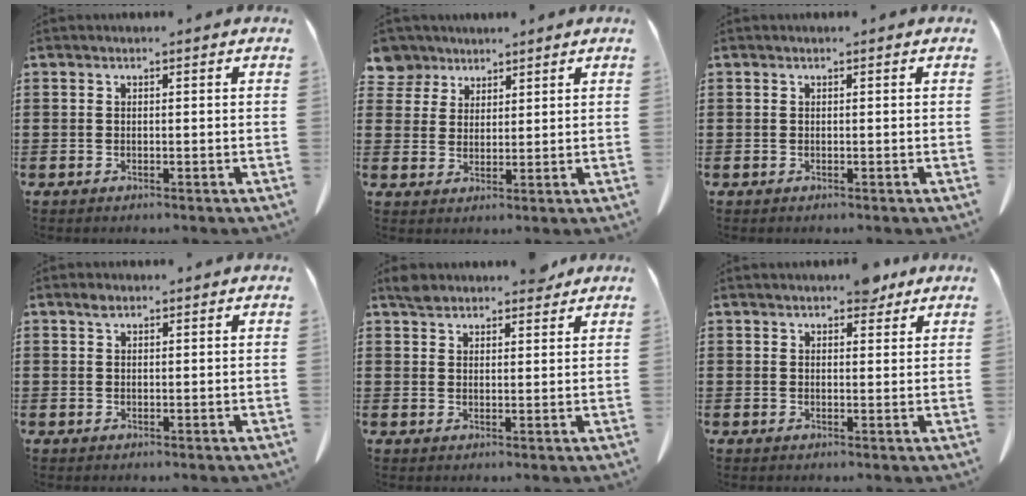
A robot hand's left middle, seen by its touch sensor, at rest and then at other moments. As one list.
[{"total": 4.7, "force": [3.7, 2.9, 0.5], "torque": [-0.032, -0.001, 0.070]}, {"total": 0.0}, {"total": 1.1, "force": [0.7, 0.6, 0.6], "torque": [-0.015, 0.002, 0.014]}, {"total": 4.2, "force": [3.8, 1.3, 1.2], "torque": [-0.024, -0.007, 0.072]}, {"total": 3.5, "force": [2.8, 1.3, 1.6], "torque": [-0.028, 0.003, 0.052]}]